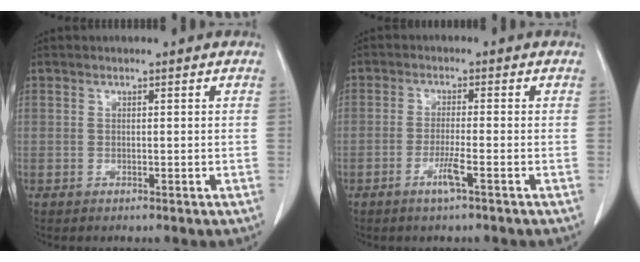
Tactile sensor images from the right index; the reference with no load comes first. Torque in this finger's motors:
{"motor_torque": [-0.05, 0.05, -0.03, 0.00]}